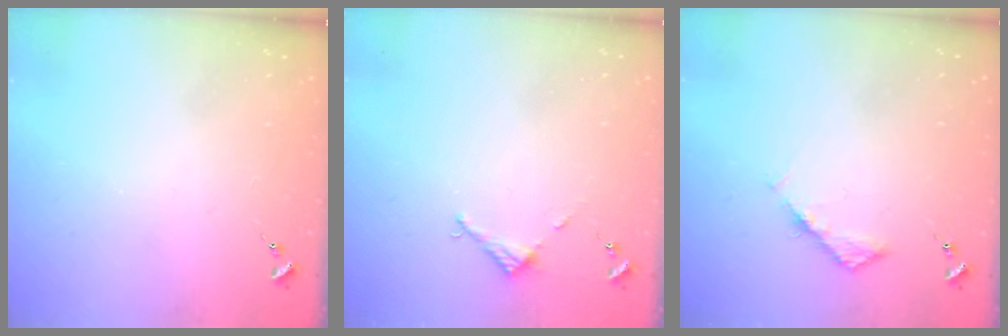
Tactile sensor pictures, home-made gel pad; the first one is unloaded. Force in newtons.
{"total": 2.7, "press": 2.7, "slide": 0.2}
{"total": 4.2, "press": 4.2, "slide": 0.5}